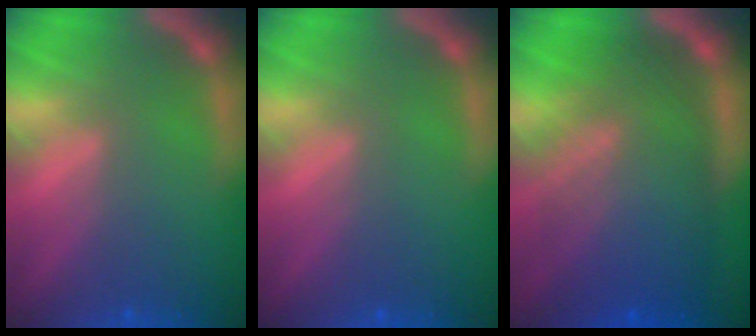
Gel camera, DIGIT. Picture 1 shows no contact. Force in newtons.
{"total": 0.0}
{"total": 10.0}